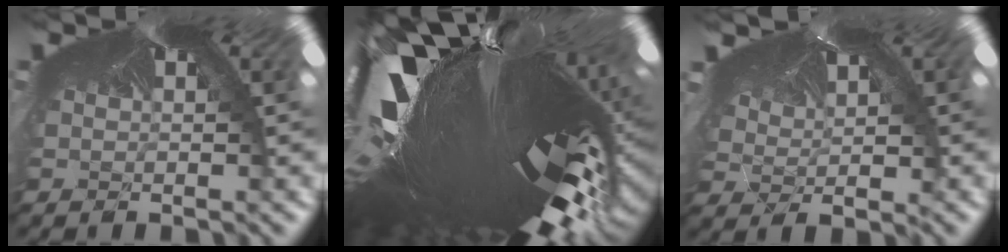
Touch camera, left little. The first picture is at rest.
{"total": 5.3, "force": [-3.8, -0.3, 3.6], "torque": [-0.116, -0.119, -0.006]}
{"total": 2.4, "force": [1.2, 0.9, 1.9], "torque": [-0.044, 0.007, 0.048]}